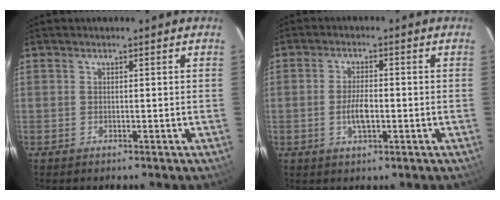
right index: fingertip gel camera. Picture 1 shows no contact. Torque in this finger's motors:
{"motor_torque": [1.05, 0.23, 0.45, 0.05]}